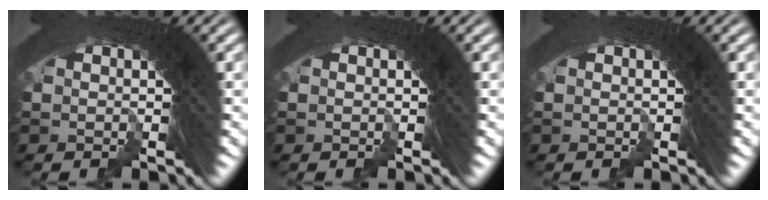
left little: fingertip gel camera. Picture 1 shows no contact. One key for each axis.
{"total": 0.0}
{"total": 0.0}